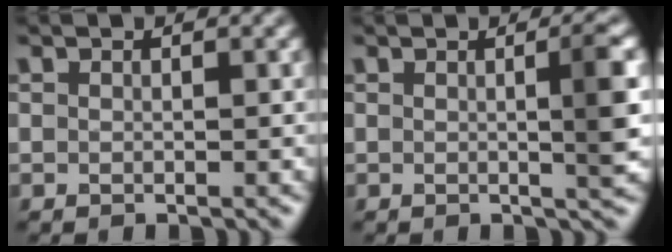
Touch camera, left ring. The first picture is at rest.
{"total": 3.7, "force": [0.1, 0.8, 3.6], "torque": [-0.042, 0.001, -0.004]}